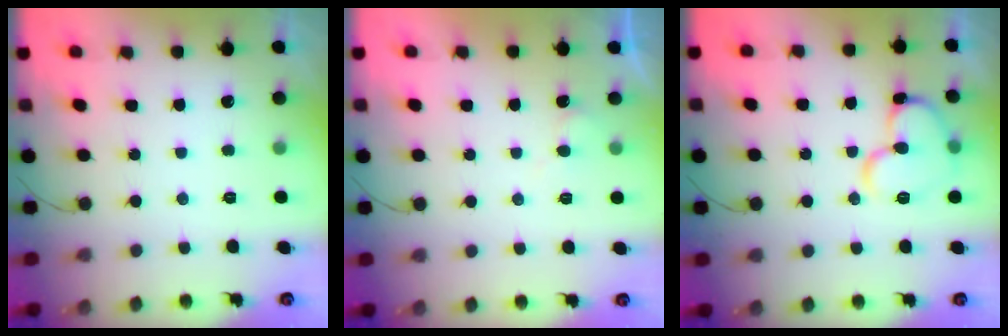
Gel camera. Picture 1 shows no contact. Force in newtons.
{"total": 4.0, "press": 3.9, "slide": 0.4}
{"total": 12.5, "press": 12.3, "slide": 1.9}